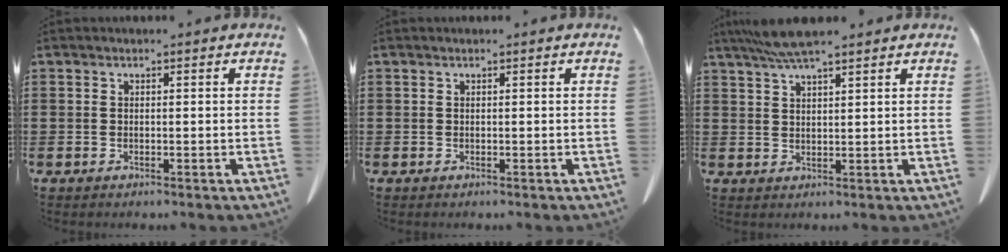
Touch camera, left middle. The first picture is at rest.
{"total": 0.0}
{"total": 5.1, "force": [4.1, 0.3, 3.0], "torque": [-0.068, -0.002, 0.075]}